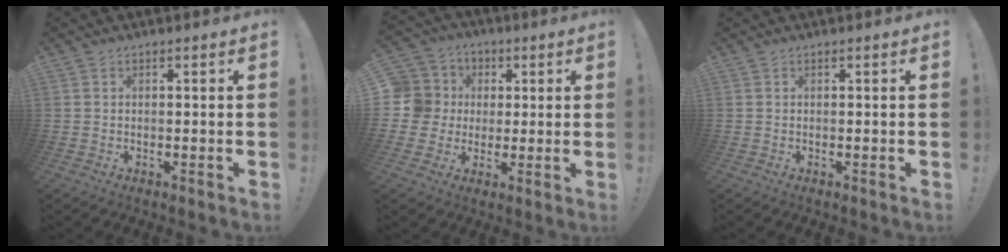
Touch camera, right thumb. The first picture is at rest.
{"total": 10.3, "force": [1.0, 9.9, 2.8], "torque": [-0.057, 0.003, 0.024]}
{"total": 0.0}